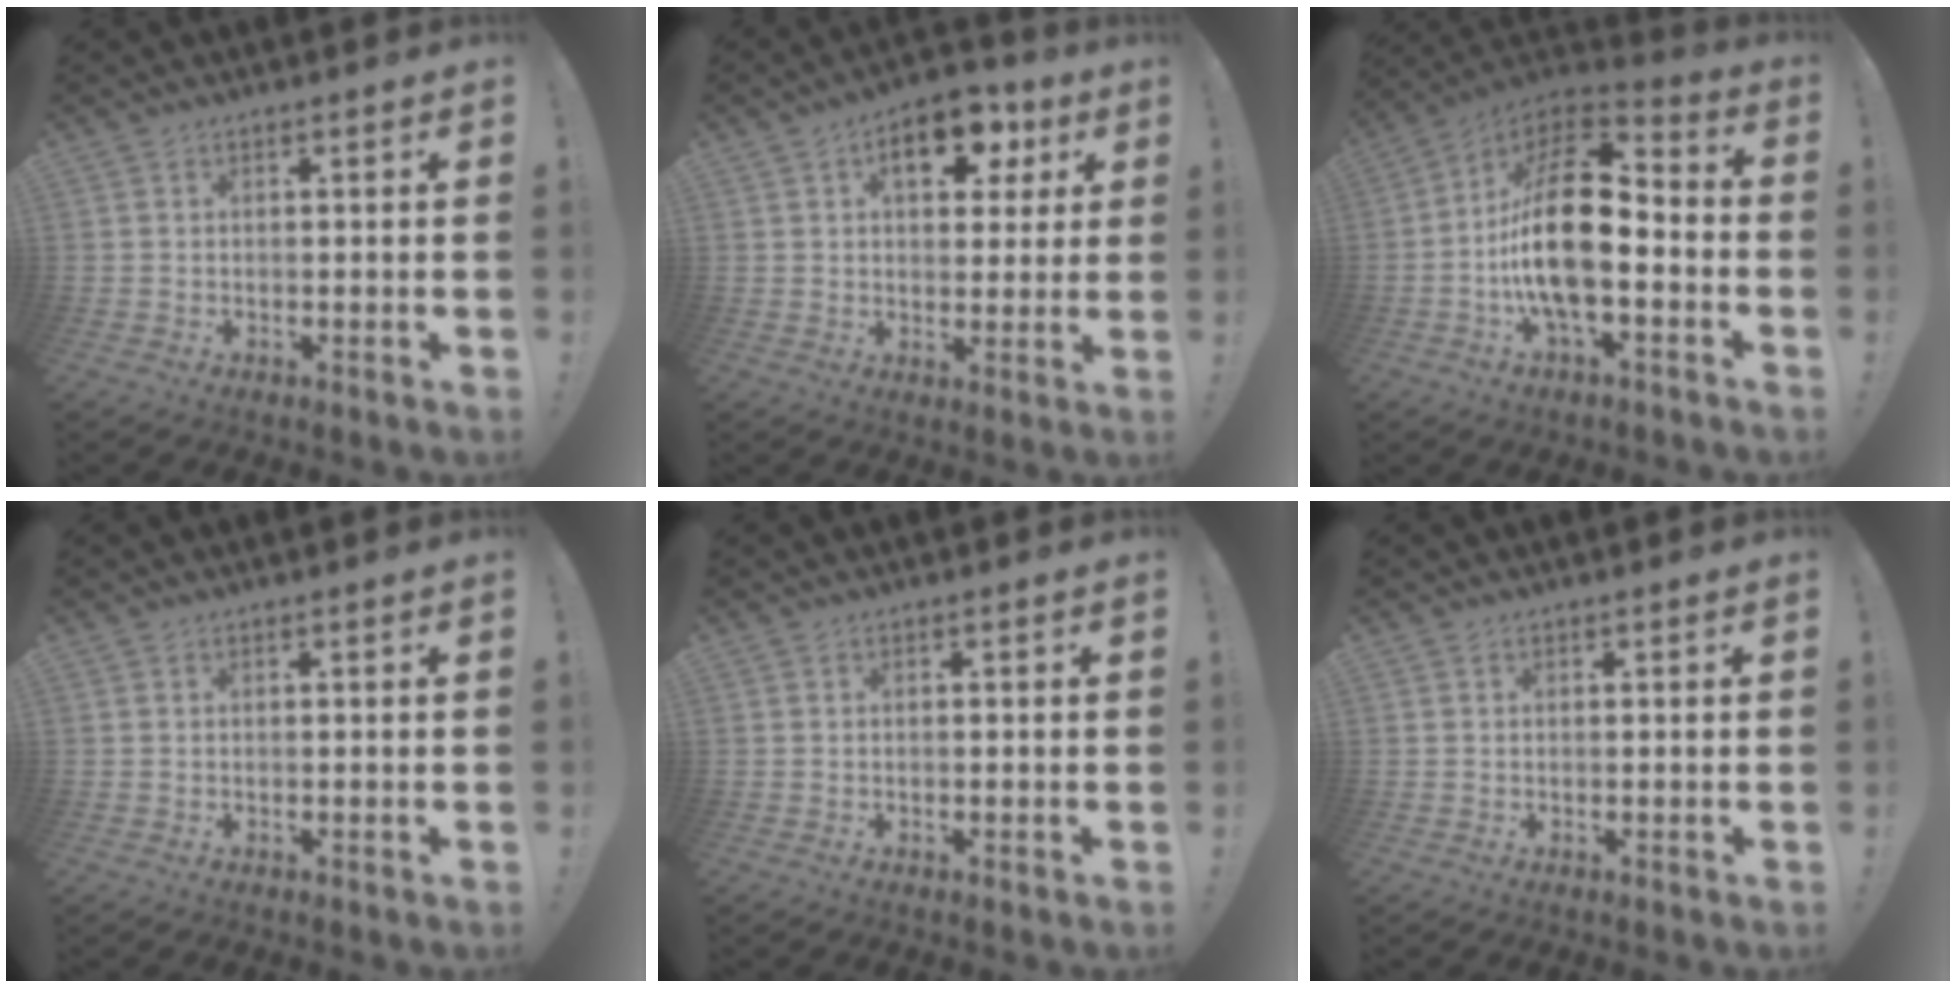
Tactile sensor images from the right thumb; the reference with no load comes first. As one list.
[{"total": 11.5, "force": [4.4, 6.9, 8.1], "torque": [-0.103, -0.007, 0.074]}, {"total": 21.1, "force": [-3.3, 9.2, 18.7], "torque": [-0.353, 0.019, -0.053]}, {"total": 0.0}, {"total": 0.0}, {"total": 0.0}]